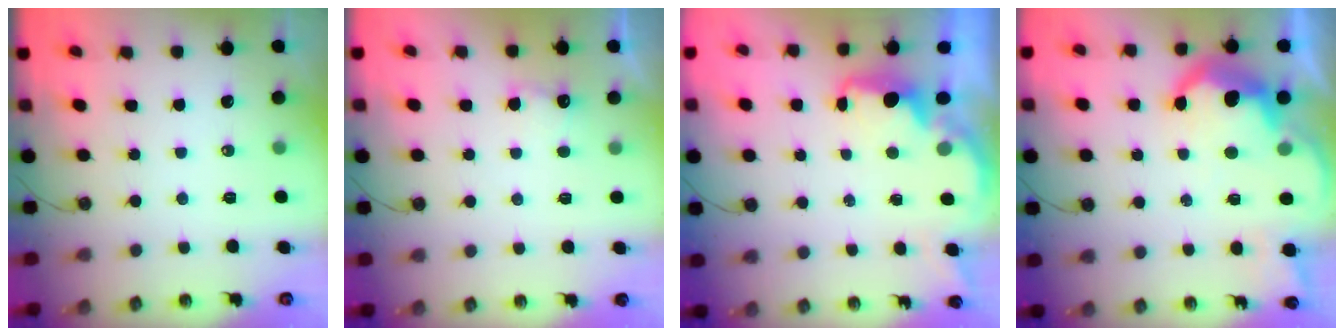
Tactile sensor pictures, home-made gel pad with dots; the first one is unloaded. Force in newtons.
{"total": 4.9, "press": 4.8, "slide": 1.0}
{"total": 2.3, "press": 2.1, "slide": 0.8}
{"total": 14.9, "press": 14.8, "slide": 1.0}